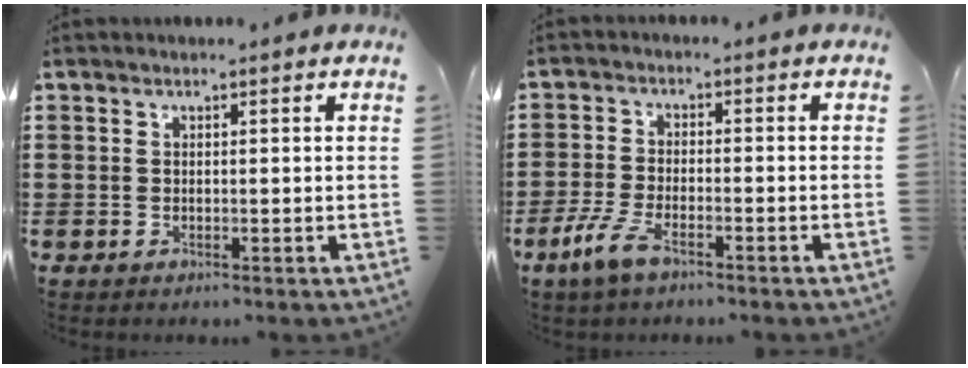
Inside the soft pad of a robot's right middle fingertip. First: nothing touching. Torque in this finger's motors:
{"motor_torque": [1.21, -0.50, 0.45, 0.10]}